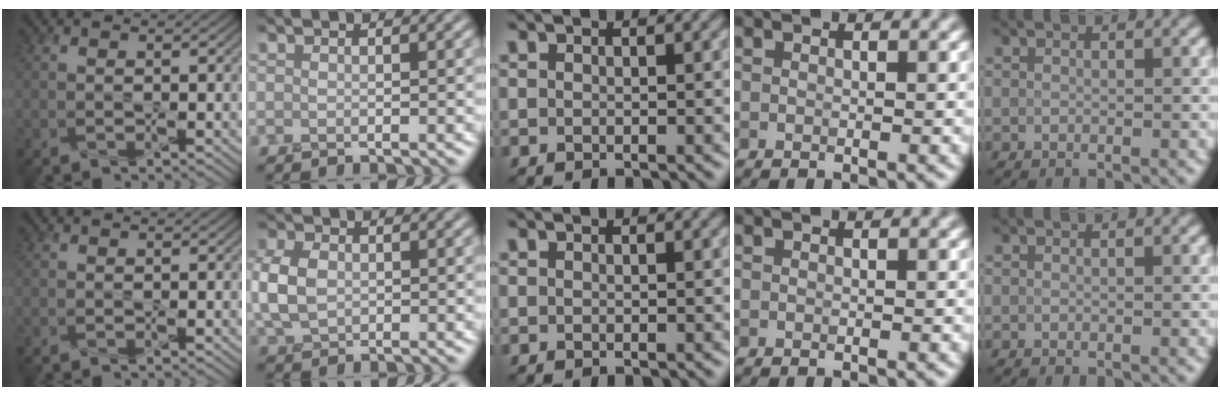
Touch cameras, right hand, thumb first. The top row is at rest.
{"index": {"total": 4.2, "force": [0.1, 3.1, 2.9], "torque": [-0.074, 0.007, -0.002]}}